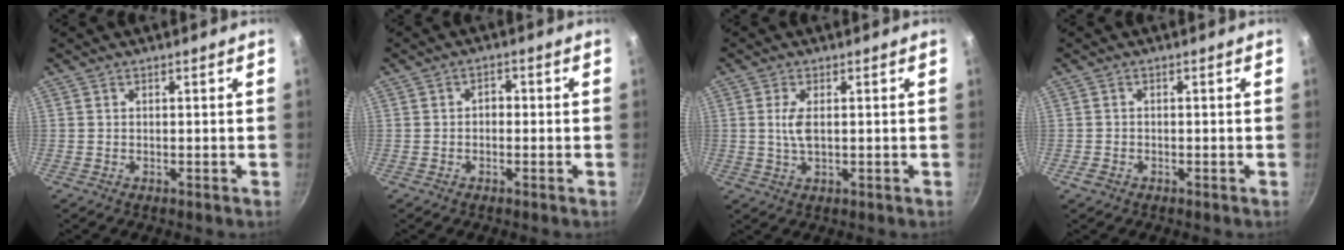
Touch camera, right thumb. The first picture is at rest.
{"total": 2.0, "force": [-0.3, 1.5, 1.3], "torque": [-0.004, 0.011, -0.011]}
{"total": 3.7, "force": [0.4, 1.5, 3.4], "torque": [-0.077, -0.003, 0.012]}
{"total": 1.5, "force": [-0.8, 1.1, 0.7], "torque": [-0.014, 0.002, -0.015]}